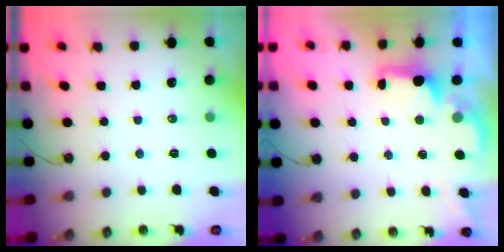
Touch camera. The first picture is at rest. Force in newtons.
{"total": 2.1, "press": 1.9, "slide": 0.8}